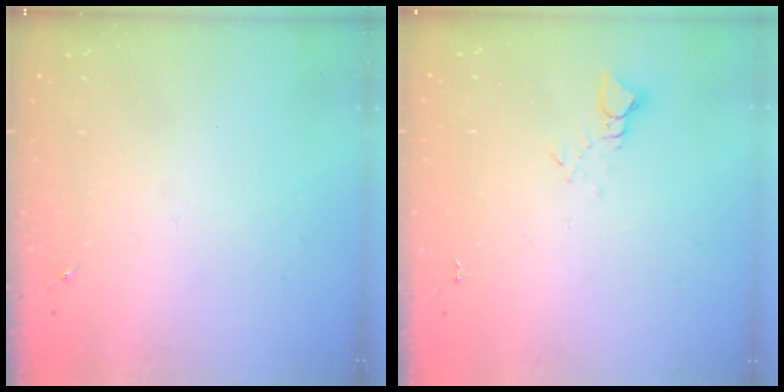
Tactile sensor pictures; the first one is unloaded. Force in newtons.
{"total": 4.0, "press": 4.0, "slide": 0.4}